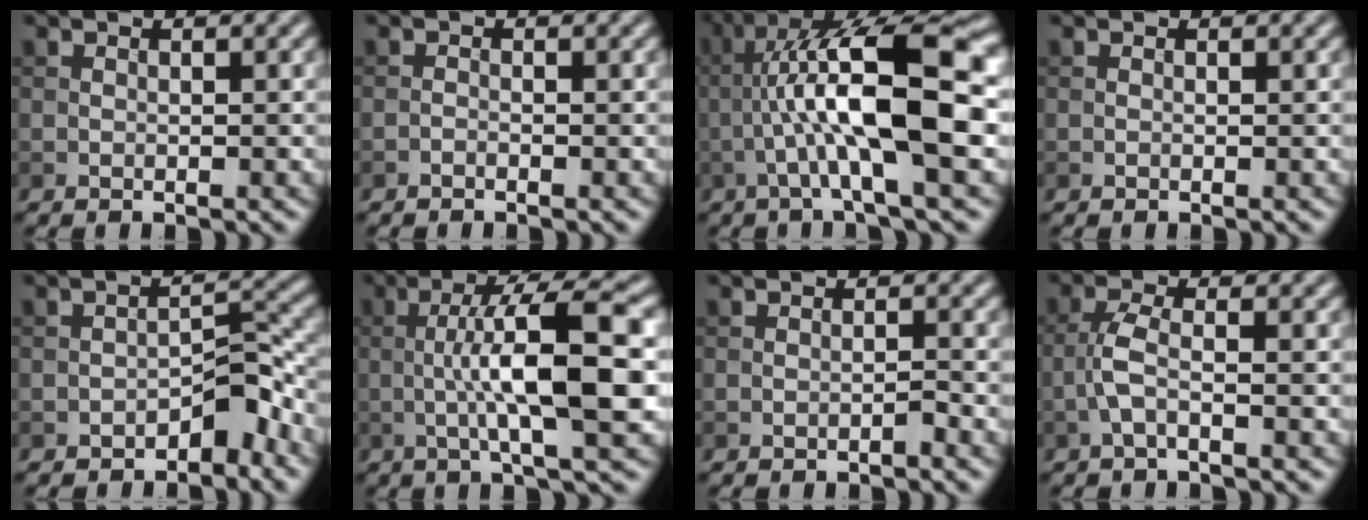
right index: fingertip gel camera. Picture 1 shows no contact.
{"total": 0.6, "force": [-0.6, 0.1, 0.3], "torque": [-0.007, 0.001, -0.013]}
{"total": 11.3, "force": [-0.6, 2.3, 11.0], "torque": [-0.192, 0.028, -0.011]}
{"total": 0.0}
{"total": 3.4, "force": [-2.2, 1.4, 2.1], "torque": [-0.024, 0.016, -0.036]}
{"total": 9.1, "force": [-0.7, 1.7, 8.9], "torque": [-0.137, 0.011, -0.012]}
{"total": 0.6, "force": [-0.5, 0.1, 0.4], "torque": [-0.006, 0.003, -0.007]}
{"total": 2.4, "force": [-0.9, 0.6, 2.1], "torque": [-0.049, 0.007, -0.025]}